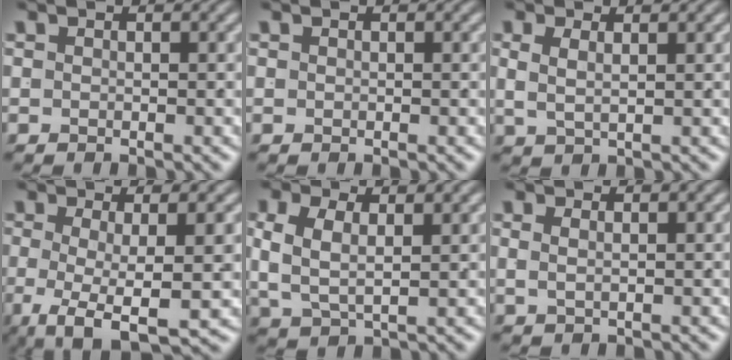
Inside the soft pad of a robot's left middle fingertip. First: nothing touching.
{"total": 0.0}
{"total": 2.2, "force": [0.9, 1.0, 1.8], "torque": [-0.033, -0.003, 0.024]}
{"total": 7.5, "force": [-3.7, 2.6, 5.9], "torque": [-0.123, -0.049, -0.035]}
{"total": 4.9, "force": [1.0, 3.4, 3.5], "torque": [-0.088, -0.012, 0.026]}
{"total": 1.1, "force": [0.6, -0.5, 0.7], "torque": [-0.009, -0.004, 0.018]}